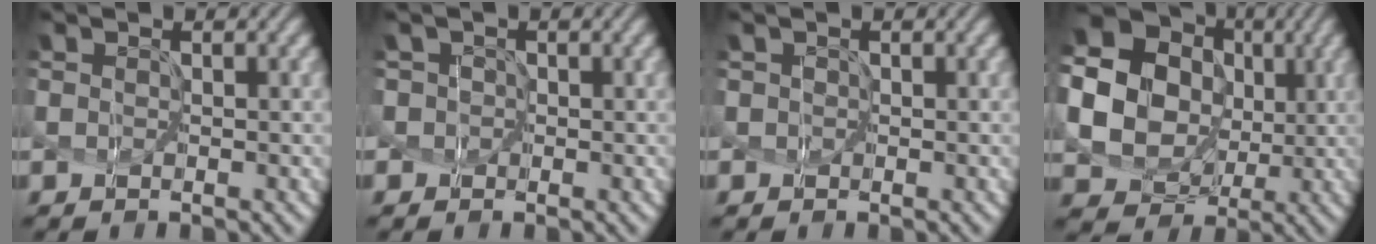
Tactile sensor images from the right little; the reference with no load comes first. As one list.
[{"total": 2.6, "force": [0.0, 2.4, 0.9], "torque": [0.011, 0.020, -0.032]}, {"total": 1.4, "force": [0.3, 1.3, 0.5], "torque": [0.014, 0.012, -0.017]}, {"total": 20.0, "force": [3.9, 18.3, 7.1], "torque": [-0.195, 0.015, 0.038]}]